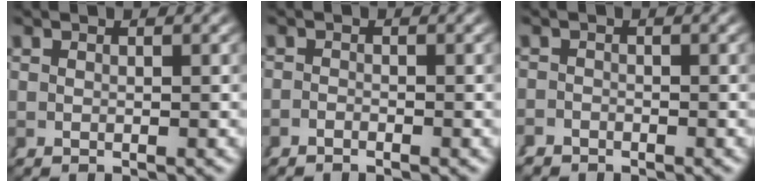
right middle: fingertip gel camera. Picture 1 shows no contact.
{"total": 1.2, "force": [-1.0, -0.6, -0.3], "torque": [0.010, -0.003, -0.019]}
{"total": 1.6, "force": [-1.5, 0.1, -0.5], "torque": [0.014, -0.012, -0.021]}